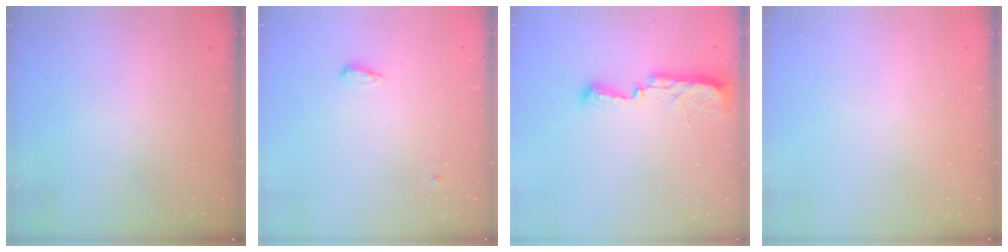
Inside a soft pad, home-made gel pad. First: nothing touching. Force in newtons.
{"total": 4.2, "press": 4.1, "slide": 0.8}
{"total": 9.8, "press": 8.8, "slide": 4.4}
{"total": 0.0}